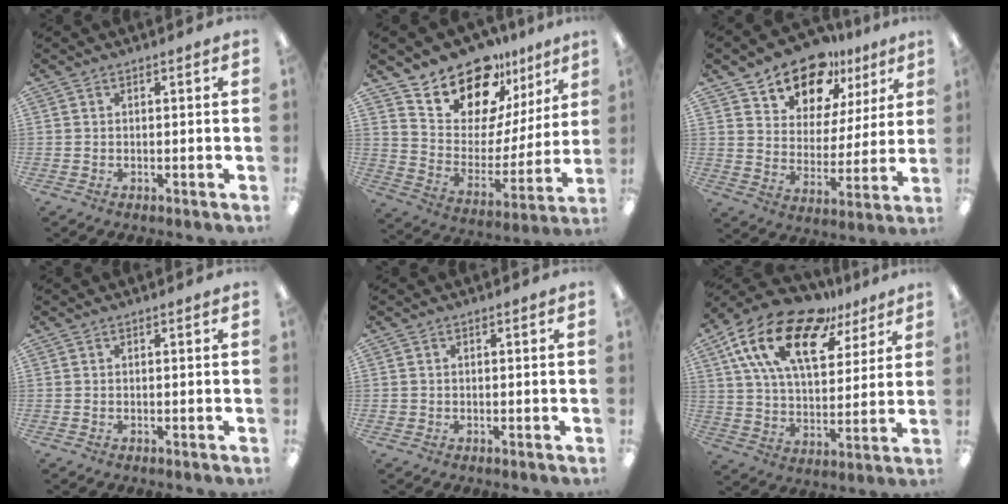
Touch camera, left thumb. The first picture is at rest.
{"total": 16.6, "force": [14.5, 7.2, 3.8], "torque": [-0.088, -0.130, 0.262]}
{"total": 14.4, "force": [11.6, 7.7, 3.6], "torque": [-0.065, -0.089, 0.216]}
{"total": 0.0}
{"total": 0.9, "force": [0.2, 0.8, 0.4], "torque": [-0.009, 0.005, 0.003]}
{"total": 20.7, "force": [12.4, 10.2, 13.1], "torque": [-0.247, -0.053, 0.219]}